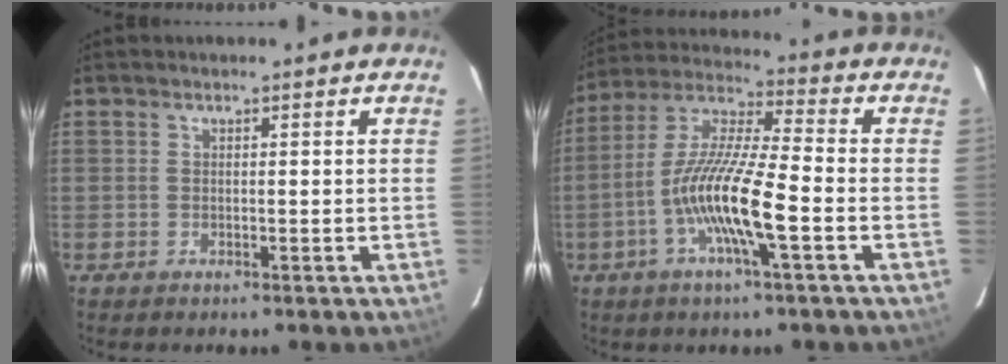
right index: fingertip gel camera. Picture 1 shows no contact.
{"total": 13.8, "force": [-4.6, 1.4, 12.9], "torque": [-0.257, -0.001, -0.095]}